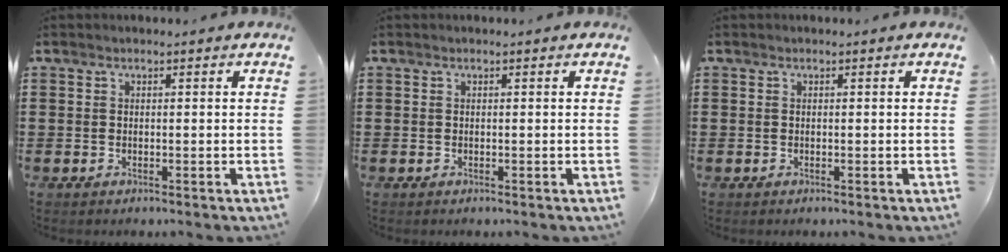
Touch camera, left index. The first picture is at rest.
{"total": 0.0}
{"total": 0.0}